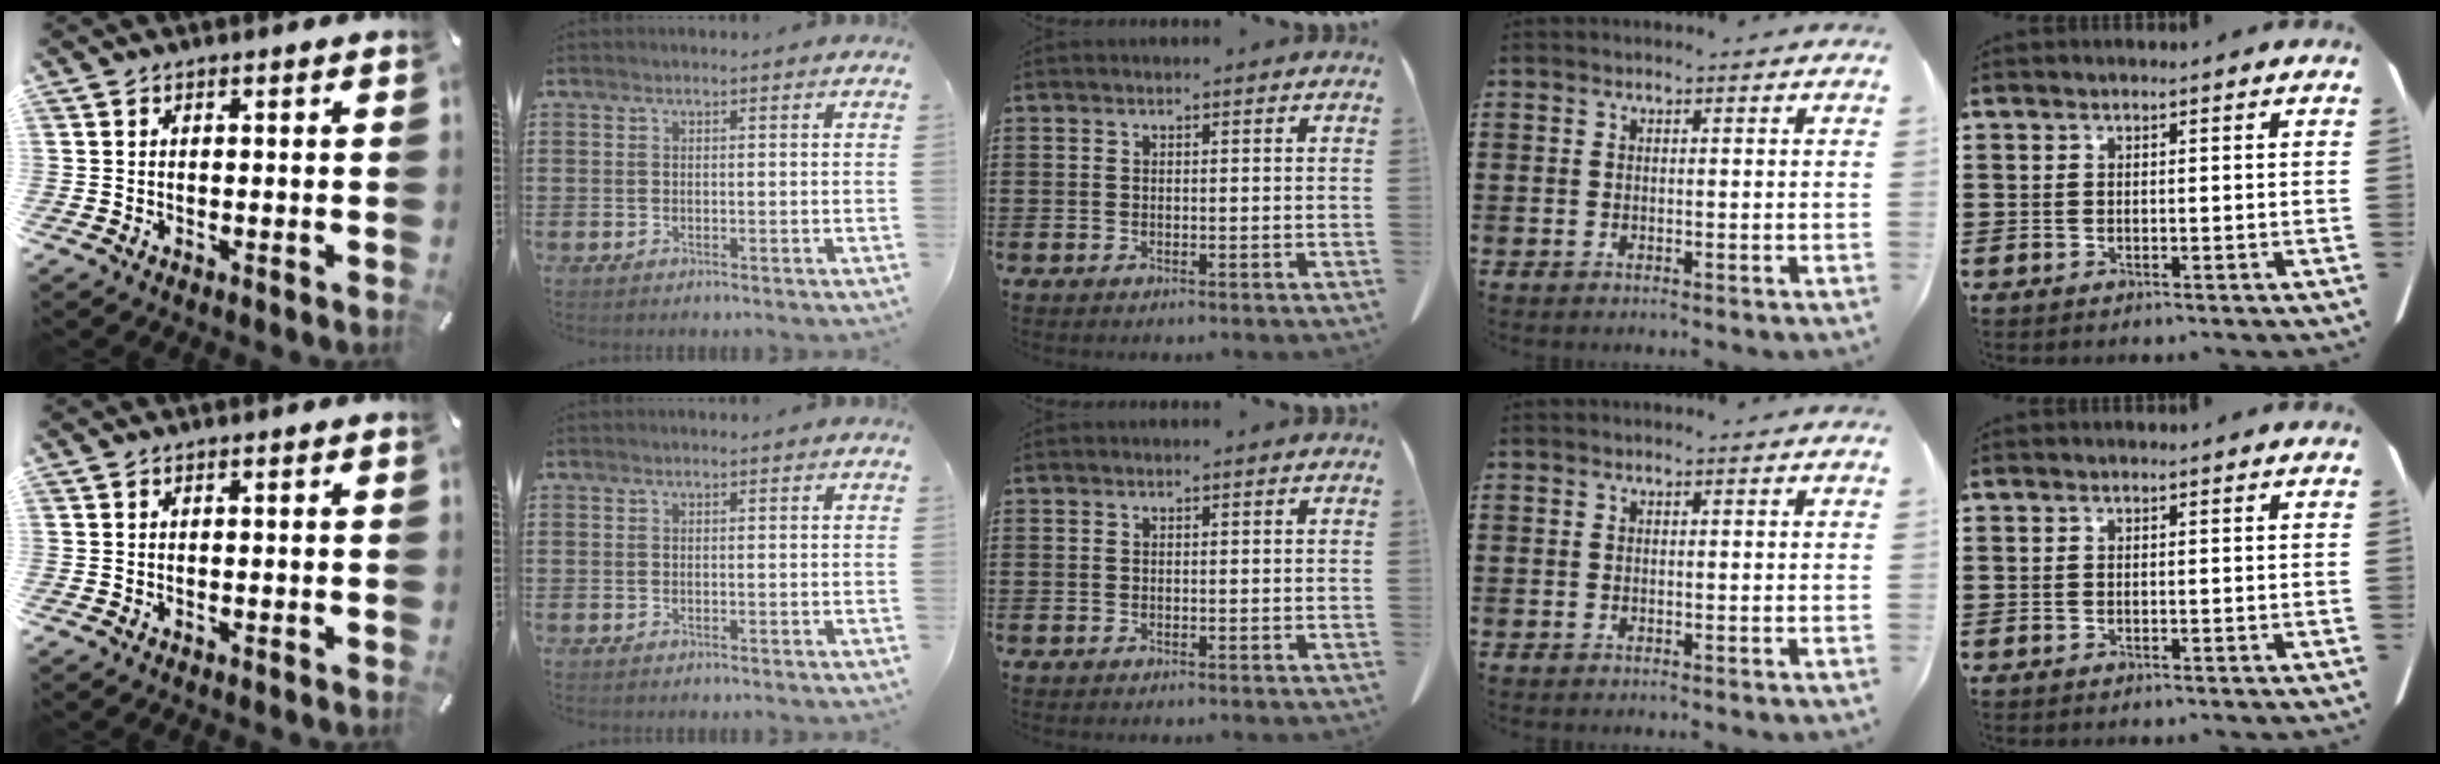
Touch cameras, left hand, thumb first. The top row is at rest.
{}